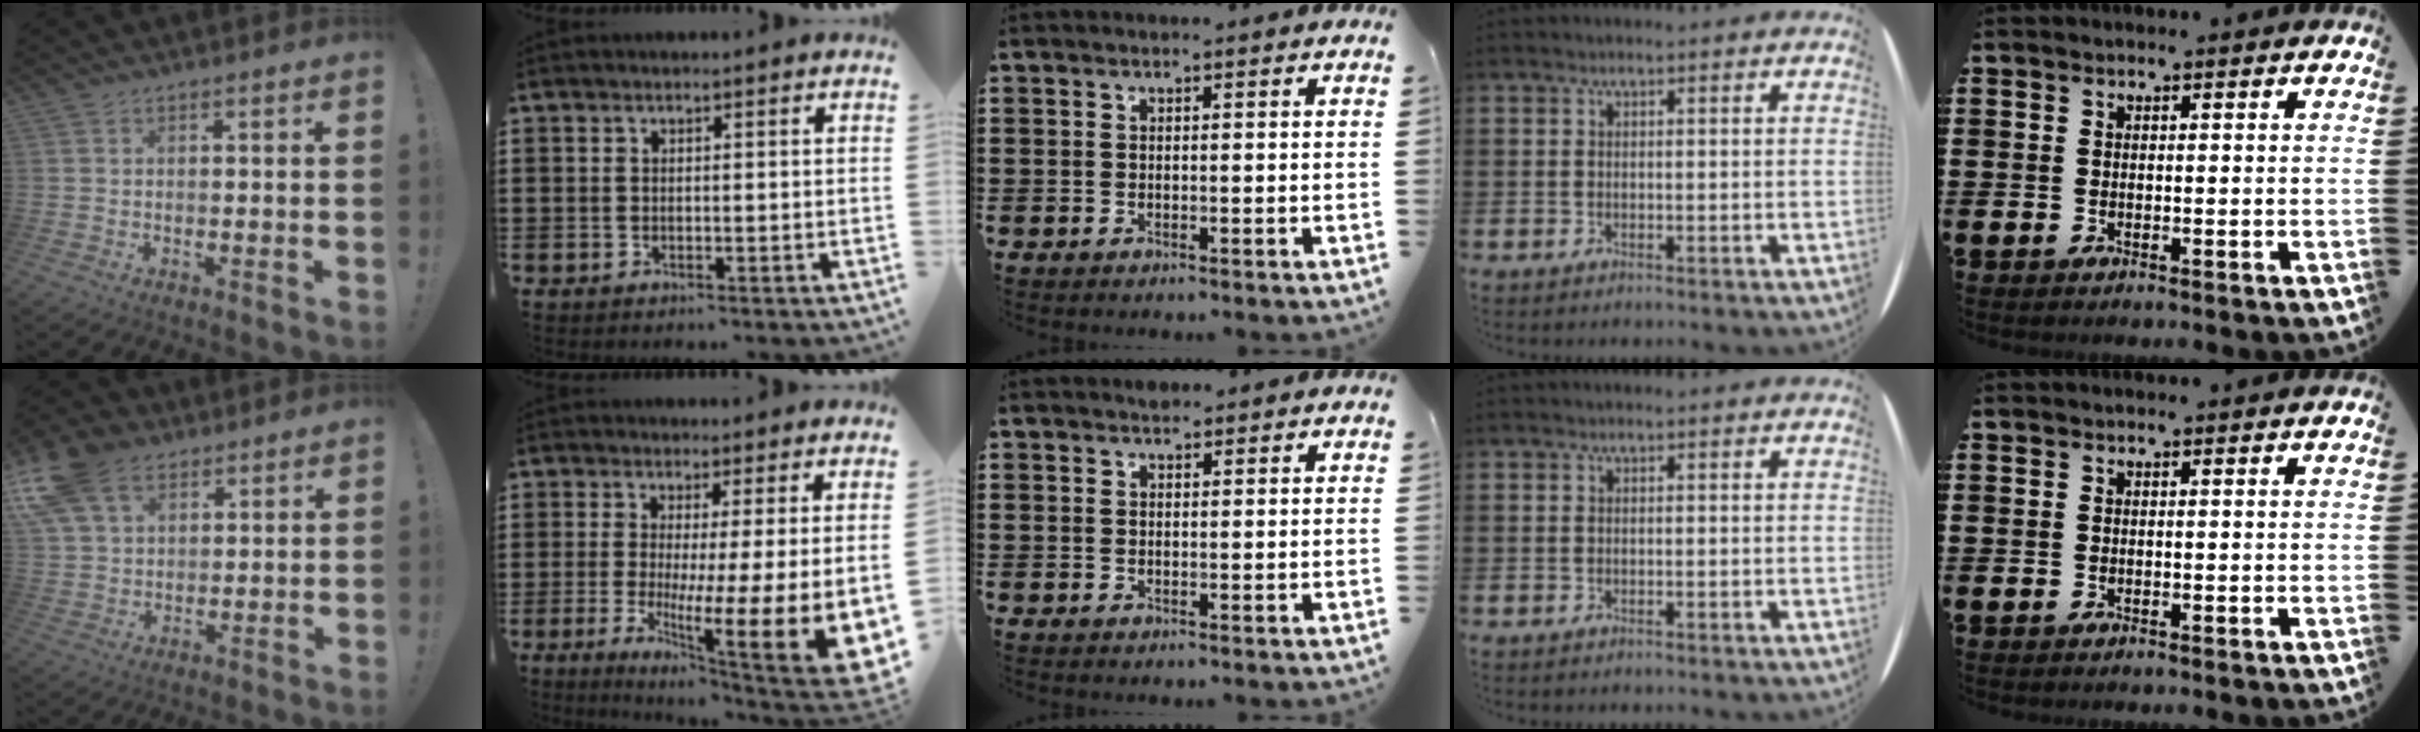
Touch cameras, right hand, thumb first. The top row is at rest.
{"thumb": {"total": 14.6, "force": [7.6, 9.7, 7.9], "torque": [-0.163, -0.033, 0.145]}, "index": {"total": 9.0, "force": [-0.4, 1.9, 8.8], "torque": [-0.141, -0.051, -0.004]}, "middle": {"total": 1.0, "force": [0.9, 0.4, 0.0], "torque": [-0.003, -0.001, 0.017]}}